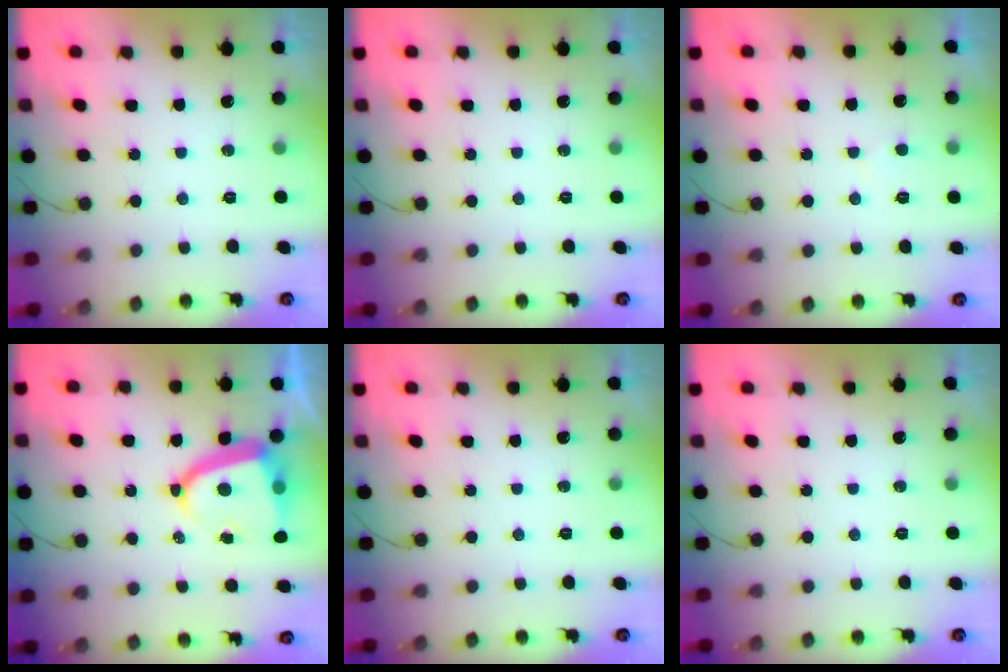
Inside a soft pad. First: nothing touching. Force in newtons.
{"total": 0.0}
{"total": 3.2, "press": 3.2, "slide": 0.4}
{"total": 10.7, "press": 10.6, "slide": 1.3}
{"total": 0.0}
{"total": 0.0}